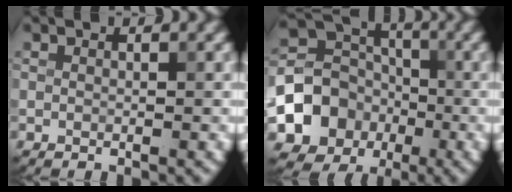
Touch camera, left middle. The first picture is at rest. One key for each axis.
{"total": 7.4, "fx": -2.4, "fy": 6.4, "fz": 2.8, "tx": -0.037, "ty": 0.002, "tz": -0.058}